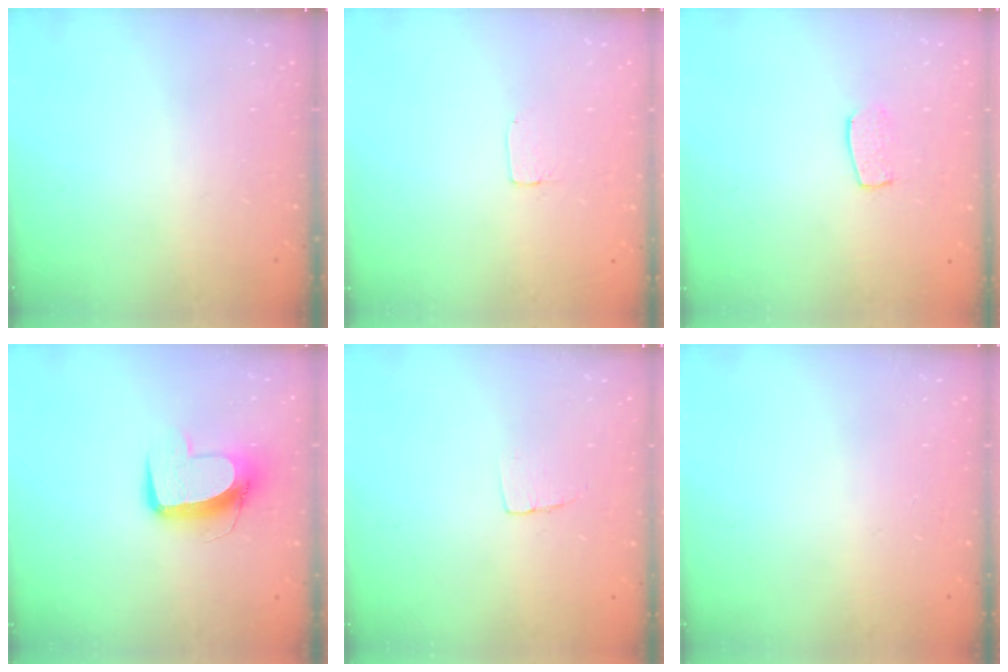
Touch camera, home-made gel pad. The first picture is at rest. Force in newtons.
{"total": 2.0, "press": 2.0, "slide": 0.0}
{"total": 5.9, "press": 5.9, "slide": 0.3}
{"total": 10.6, "press": 10.5, "slide": 1.1}
{"total": 3.9, "press": 3.9, "slide": 0.3}
{"total": 0.0}